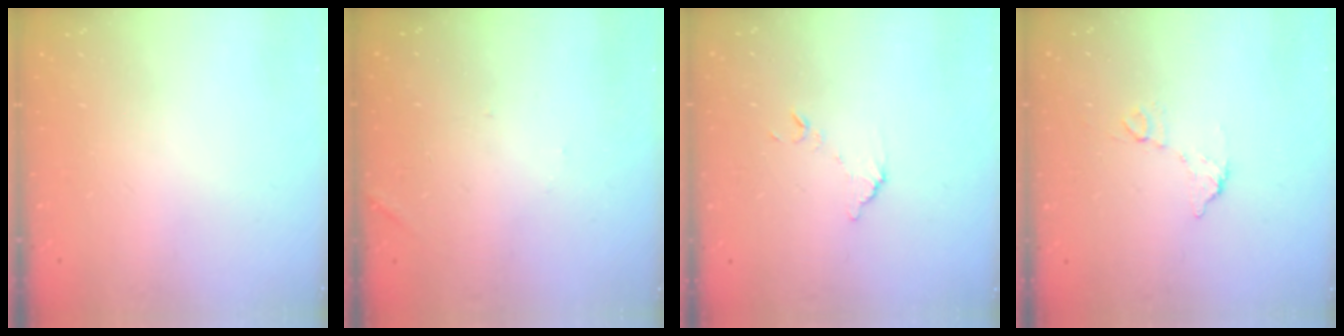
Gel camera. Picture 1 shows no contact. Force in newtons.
{"total": 5.7, "press": 5.7, "slide": 0.1}
{"total": 7.2, "press": 7.2, "slide": 0.2}
{"total": 6.7, "press": 6.7, "slide": 0.6}